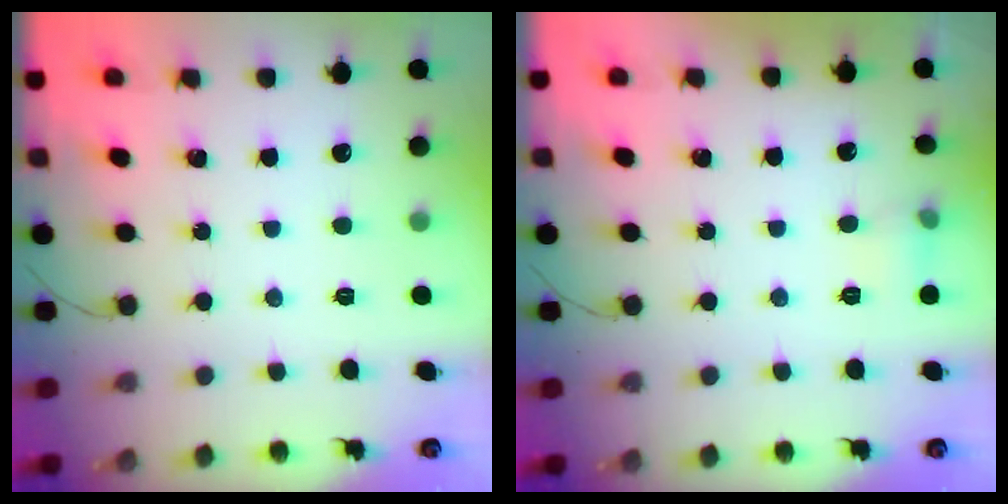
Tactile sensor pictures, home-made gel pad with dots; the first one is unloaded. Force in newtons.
{"total": 5.1, "press": 4.9, "slide": 1.4}